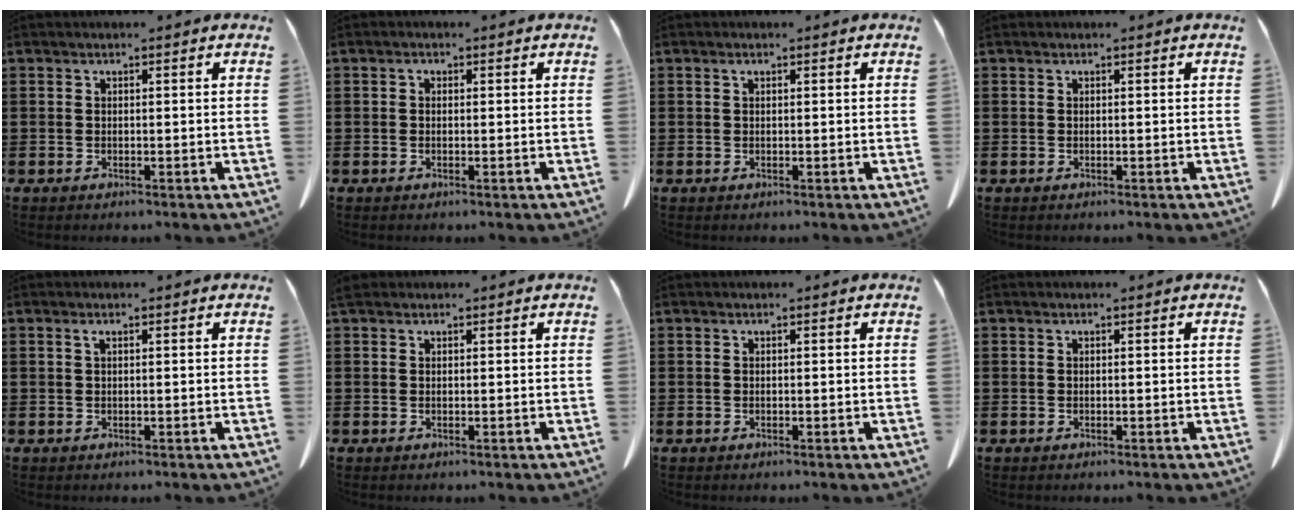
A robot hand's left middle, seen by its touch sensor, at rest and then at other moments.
{"total": 0.7, "force": [-0.1, 0.5, 0.4], "torque": [-0.010, 0.002, -0.002]}
{"total": 0.6, "force": [0.3, 0.2, 0.5], "torque": [-0.011, 0.000, 0.006]}
{"total": 0.0}
{"total": 0.8, "force": [0.4, 0.2, 0.7], "torque": [-0.016, 0.000, 0.007]}
{"total": 1.1, "force": [0.9, 0.7, 0.3], "torque": [-0.012, 0.002, 0.017]}
{"total": 0.0}
{"total": 0.0}